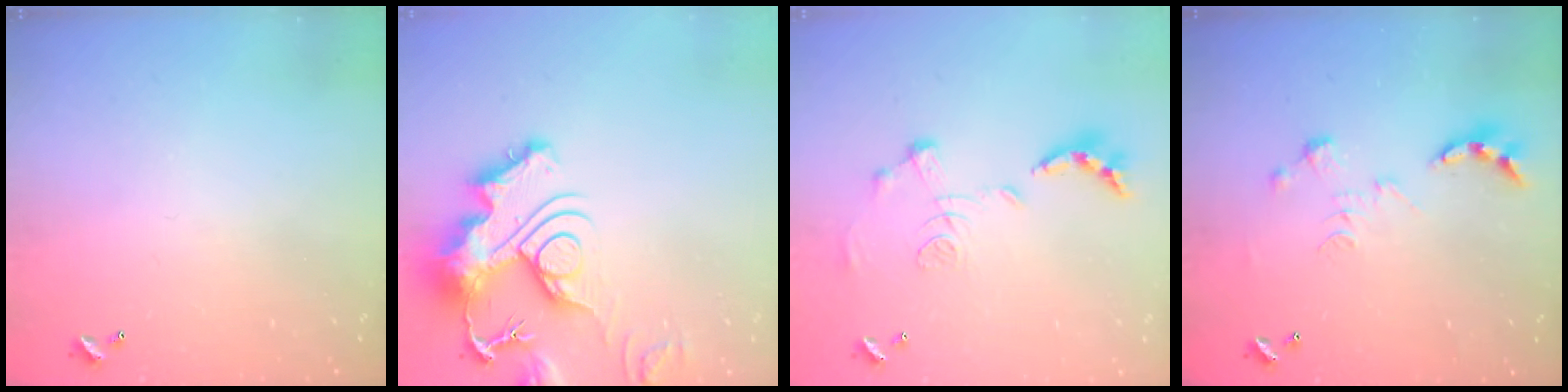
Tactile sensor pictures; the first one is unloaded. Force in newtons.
{"total": 17.0, "press": 16.9, "slide": 1.8}
{"total": 1.2, "press": 0.4, "slide": 1.1}
{"total": 0.0}